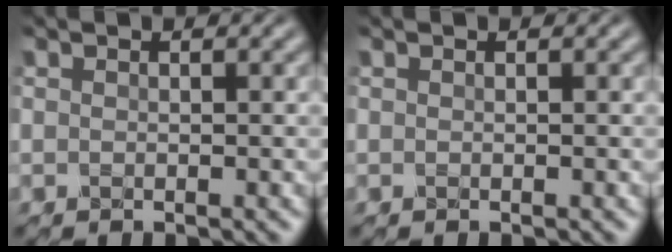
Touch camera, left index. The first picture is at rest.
{"total": 0.0}